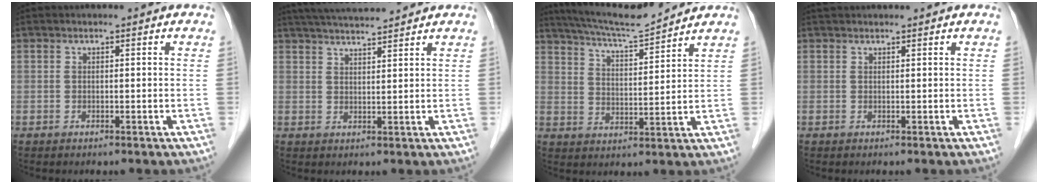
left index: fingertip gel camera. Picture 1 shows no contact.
{"total": 8.3, "force": [7.7, 0.0, 3.1], "torque": [-0.057, 0.026, 0.123]}
{"total": 10.1, "force": [9.6, -0.5, 3.1], "torque": [-0.064, 0.007, 0.166]}
{"total": 2.7, "force": [2.6, 0.3, 0.9], "torque": [-0.009, 0.034, 0.040]}